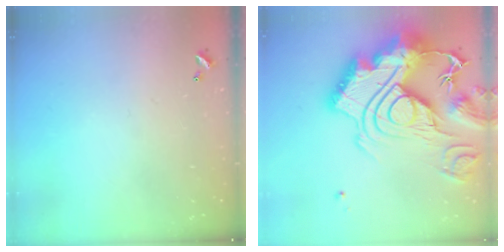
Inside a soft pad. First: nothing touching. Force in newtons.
{"total": 0.7, "press": 0.7, "slide": 0.0}